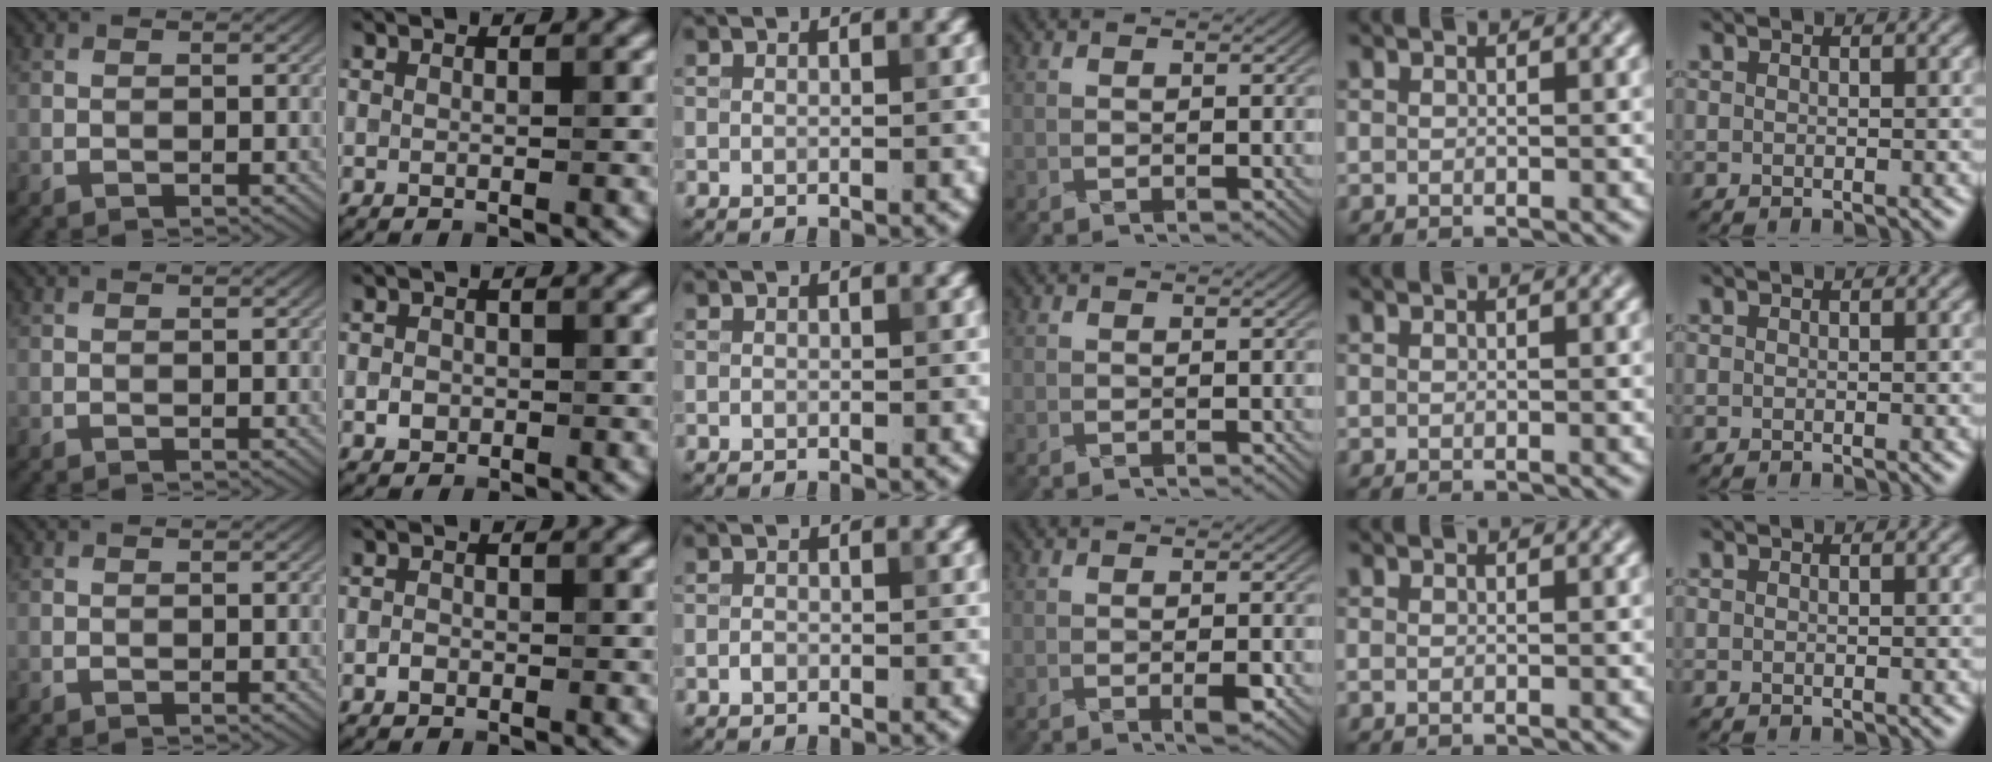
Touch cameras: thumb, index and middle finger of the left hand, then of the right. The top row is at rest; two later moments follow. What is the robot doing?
{"motion": "fold", "object": "handkerchief"}